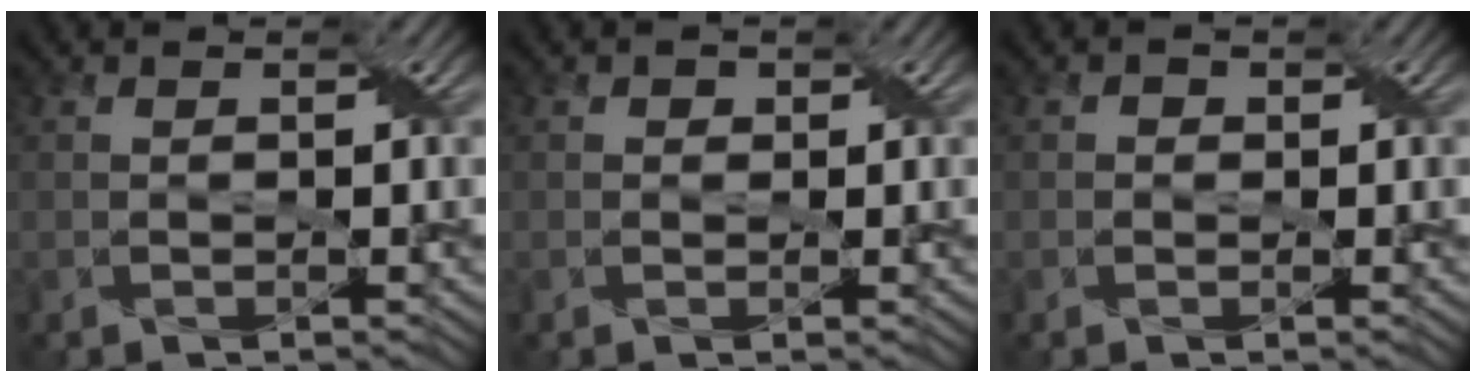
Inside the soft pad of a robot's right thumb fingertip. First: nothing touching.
{"total": 0.7, "force": [0.2, 0.6, 0.1], "torque": [-0.002, -0.002, 0.000]}
{"total": 0.7, "force": [0.0, 0.7, 0.2], "torque": [-0.003, -0.002, -0.004]}